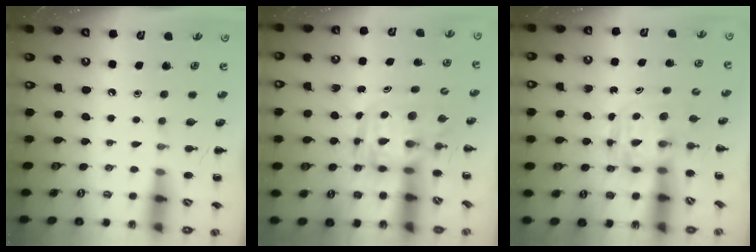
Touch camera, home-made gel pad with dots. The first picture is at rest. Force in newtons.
{"total": 3.7, "press": 3.6, "slide": 0.7}
{"total": 3.6, "press": 3.6, "slide": 0.3}